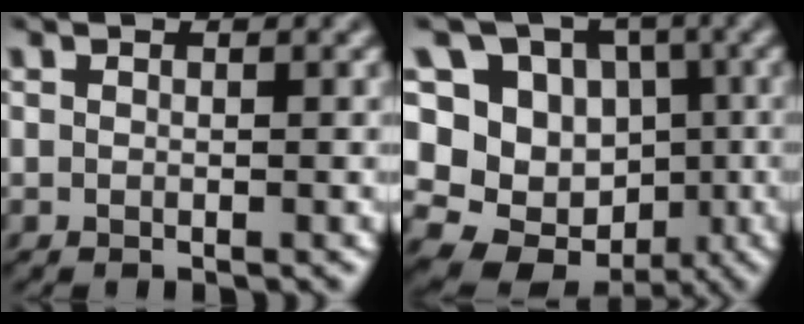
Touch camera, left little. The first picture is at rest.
{"total": 14.9, "force": [0.2, 13.3, 6.7], "torque": [-0.157, 0.043, -0.004]}